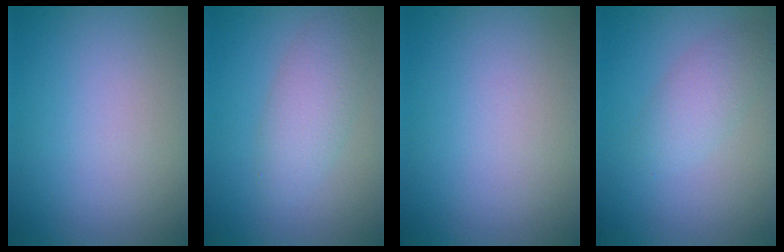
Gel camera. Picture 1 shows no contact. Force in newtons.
{"total": 3.3, "press": 3.3, "slide": 0.2}
{"total": 0.0}
{"total": 2.5, "press": 2.5, "slide": 0.0}